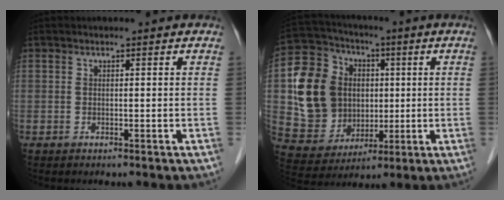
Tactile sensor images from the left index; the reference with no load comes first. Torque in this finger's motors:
{"motor_torque": [1.04, -1.09, 0.58, 0.12]}